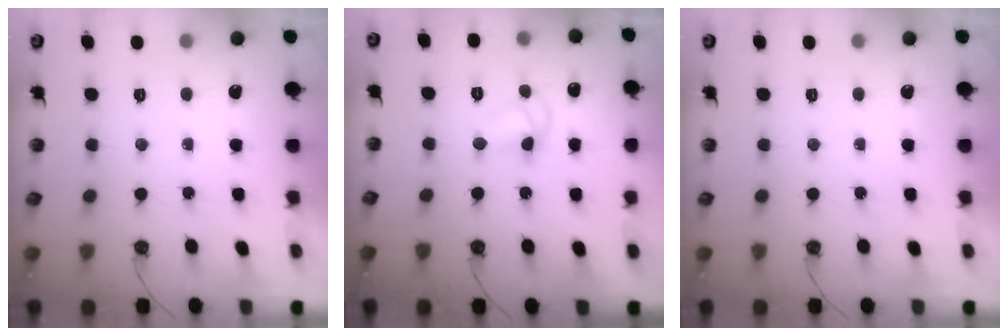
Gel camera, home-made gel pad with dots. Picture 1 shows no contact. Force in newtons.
{"total": 7.0, "press": 7.0, "slide": 0.6}
{"total": 0.0}